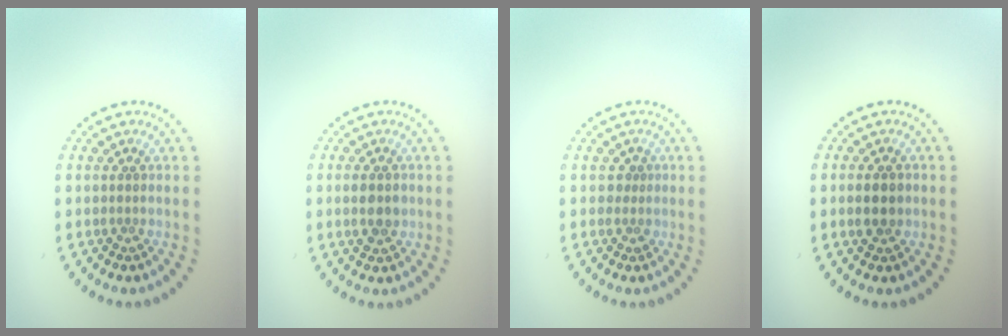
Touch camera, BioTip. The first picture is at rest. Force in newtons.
{"total": 2.2, "press": 2.2, "slide": 0.1}
{"total": 1.0, "press": 0.8, "slide": 0.6}
{"total": 2.4, "press": 2.4, "slide": 0.1}